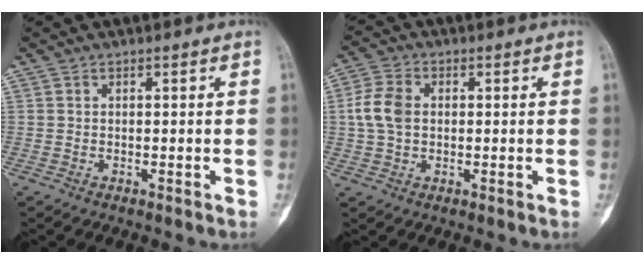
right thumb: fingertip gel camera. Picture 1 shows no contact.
{"total": 6.5, "force": [0.5, 4.6, 4.6], "torque": [-0.099, 0.011, 0.006]}